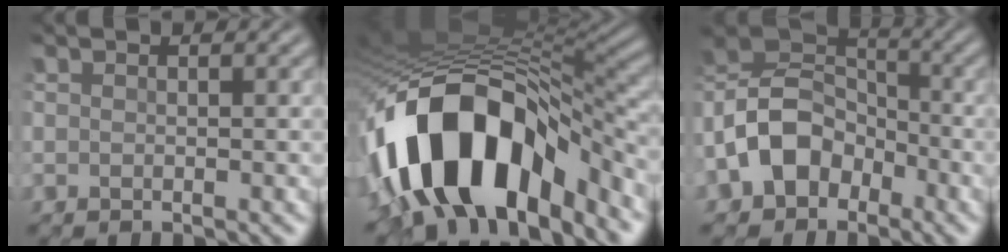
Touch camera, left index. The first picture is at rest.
{"total": 14.2, "force": [-7.4, 7.0, 9.9], "torque": [-0.163, 0.019, -0.129]}
{"total": 8.4, "force": [-3.7, 6.2, 4.3], "torque": [-0.091, 0.010, -0.084]}